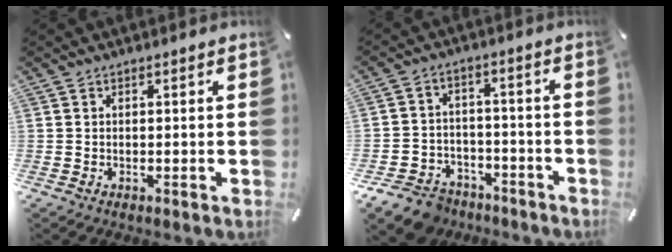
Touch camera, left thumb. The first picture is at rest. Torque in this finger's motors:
{"motor_torque": [-0.03, 0.84, 0.16, 0.09, 0.10]}